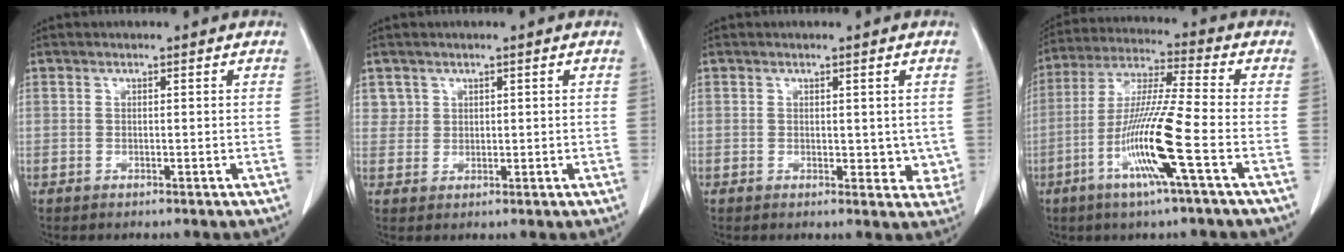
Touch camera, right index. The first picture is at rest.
{"total": 2.3, "force": [1.3, 1.9, -0.2], "torque": [0.019, 0.003, 0.016]}
{"total": 3.6, "force": [0.3, 2.3, 2.7], "torque": [-0.013, -0.005, 0.006]}
{"total": 13.3, "force": [-4.7, -0.9, 12.4], "torque": [-0.247, -0.013, -0.096]}